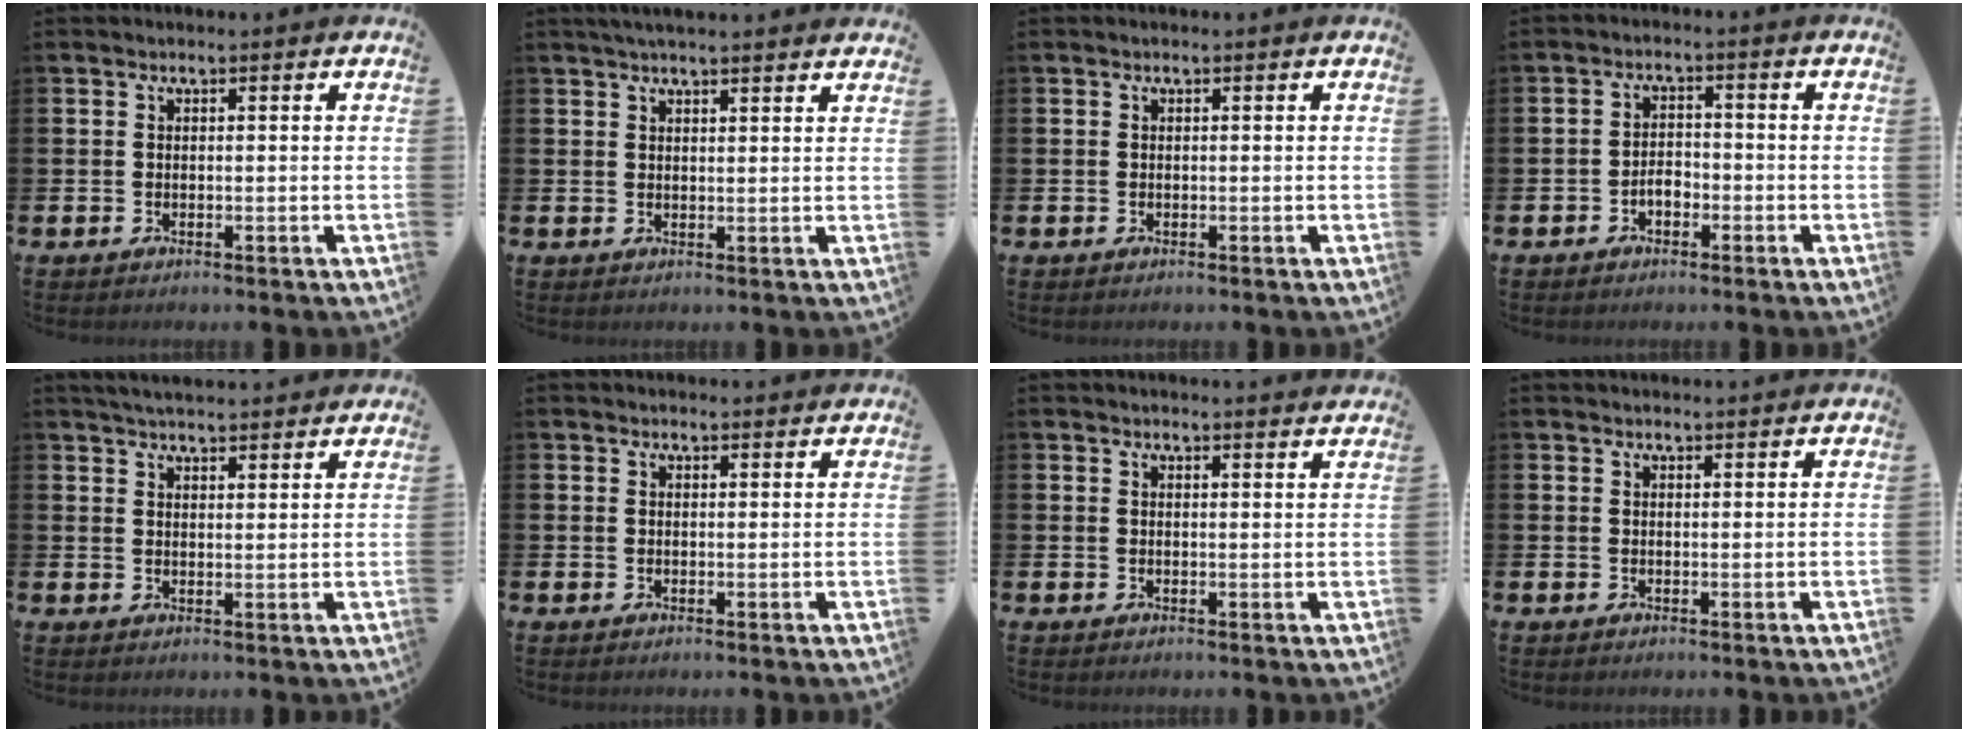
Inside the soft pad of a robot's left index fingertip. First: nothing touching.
{"total": 2.7, "force": [2.7, -0.2, 0.7], "torque": [-0.014, -0.006, 0.048]}
{"total": 0.0}
{"total": 2.3, "force": [-1.2, 1.4, 1.3], "torque": [-0.022, 0.003, -0.026]}
{"total": 3.8, "force": [3.8, 0.1, 0.3], "torque": [-0.012, -0.018, 0.068]}
{"total": 1.4, "force": [1.4, 0.1, 0.0], "torque": [0.012, -0.009, 0.023]}
{"total": 2.0, "force": [2.0, -0.2, -0.2], "torque": [0.015, -0.017, 0.033]}
{"total": 1.3, "force": [1.3, 0.0, 0.0], "torque": [0.012, -0.009, 0.021]}